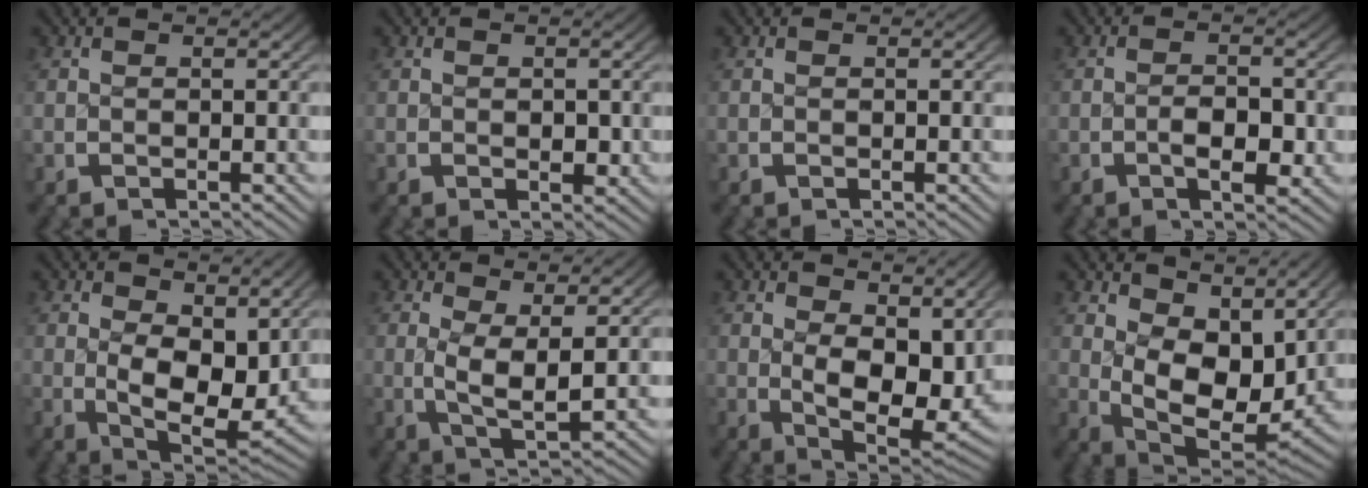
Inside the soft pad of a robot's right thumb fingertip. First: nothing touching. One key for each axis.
{"total": 1.2, "fx": 0.1, "fy": 0.8, "fz": 0.9, "tx": -0.009, "ty": -0.007, "tz": 0.006}
{"total": 0.0}
{"total": 3.2, "fx": -0.7, "fy": 1.7, "fz": 2.6, "tx": -0.037, "ty": -0.006, "tz": -0.012}
{"total": 6.8, "fx": 0.5, "fy": 3.8, "fz": 5.6, "tx": -0.114, "ty": -0.046, "tz": 0.024}
{"total": 4.7, "fx": 0.8, "fy": 2.0, "fz": 4.2, "tx": -0.089, "ty": -0.021, "tz": 0.020}
{"total": 7.8, "fx": 1.0, "fy": 4.4, "fz": 6.3, "tx": -0.114, "ty": -0.043, "tz": 0.031}
{"total": 9.1, "fx": 0.8, "fy": 5.6, "fz": 7.1, "tx": -0.145, "ty": -0.052, "tz": 0.034}